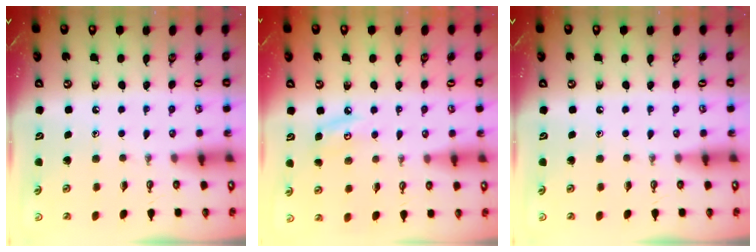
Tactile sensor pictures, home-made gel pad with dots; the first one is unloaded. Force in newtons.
{"total": 7.6, "press": 7.5, "slide": 0.9}
{"total": 0.0}